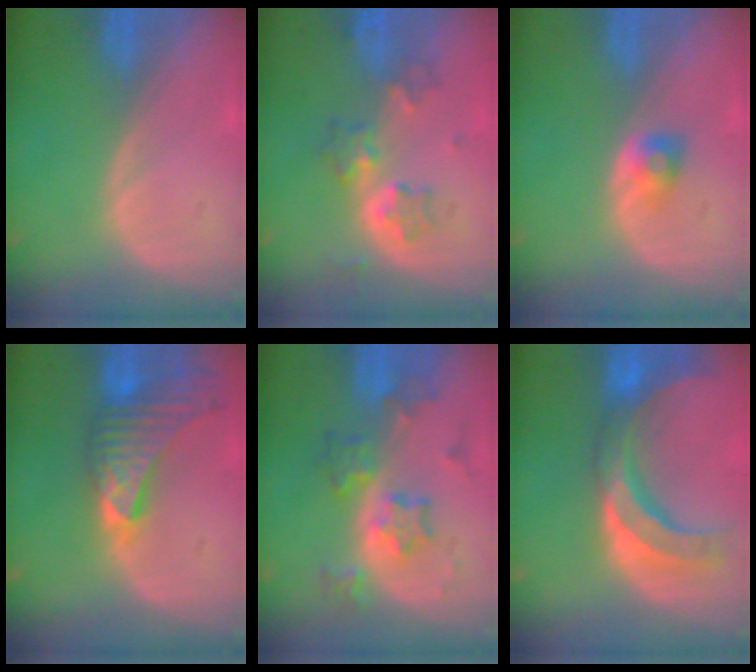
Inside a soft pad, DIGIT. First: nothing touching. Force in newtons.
{"total": 5.3, "press": 5.2, "slide": 1.2}
{"total": 2.3, "press": 2.2, "slide": 0.7}
{"total": 9.3, "press": 8.3, "slide": 4.3}
{"total": 6.6, "press": 6.6, "slide": 0.1}
{"total": 10.6, "press": 9.3, "slide": 5.0}